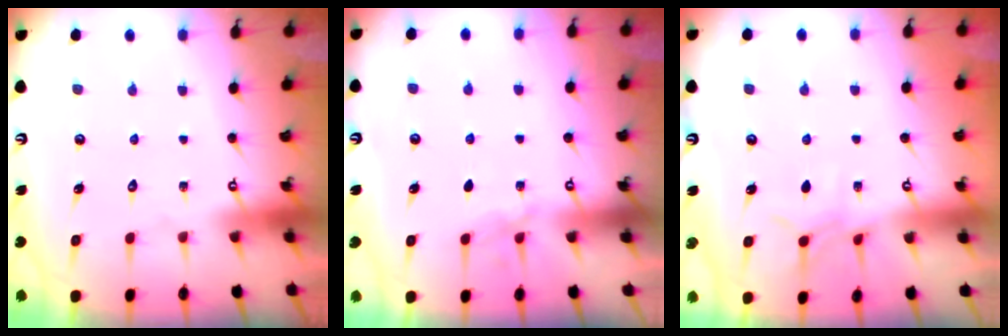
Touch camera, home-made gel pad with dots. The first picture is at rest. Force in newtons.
{"total": 3.5, "press": 3.5, "slide": 0.5}
{"total": 4.5, "press": 4.5, "slide": 0.6}